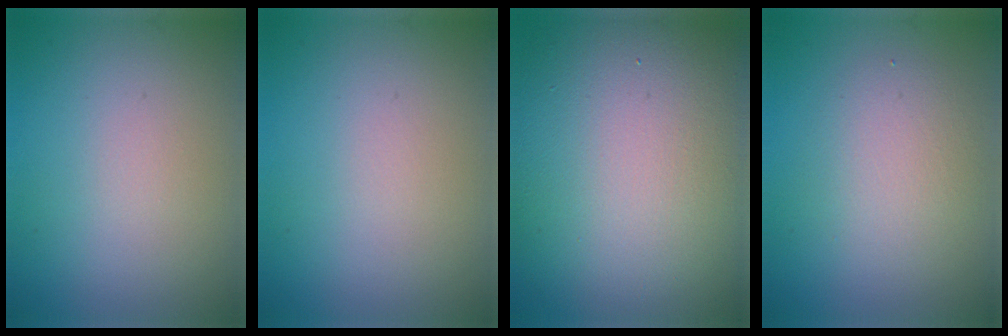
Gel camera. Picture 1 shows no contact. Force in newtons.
{"total": 0.0}
{"total": 16.7, "press": 16.6, "slide": 1.6}
{"total": 2.9, "press": 2.9, "slide": 0.2}